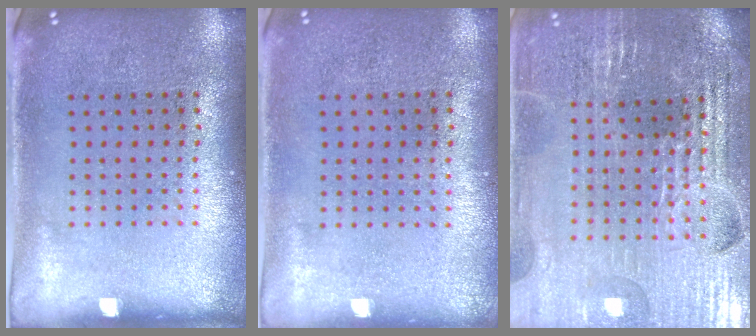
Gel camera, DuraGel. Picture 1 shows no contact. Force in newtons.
{"total": 0.0}
{"total": 3.8, "press": 3.8, "slide": 0.8}